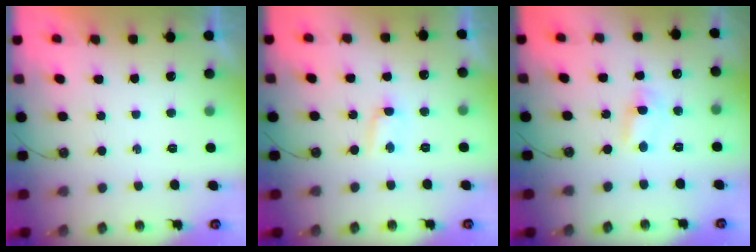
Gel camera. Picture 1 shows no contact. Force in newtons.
{"total": 2.5, "press": 2.3, "slide": 0.8}
{"total": 1.4, "press": 1.4, "slide": 0.2}